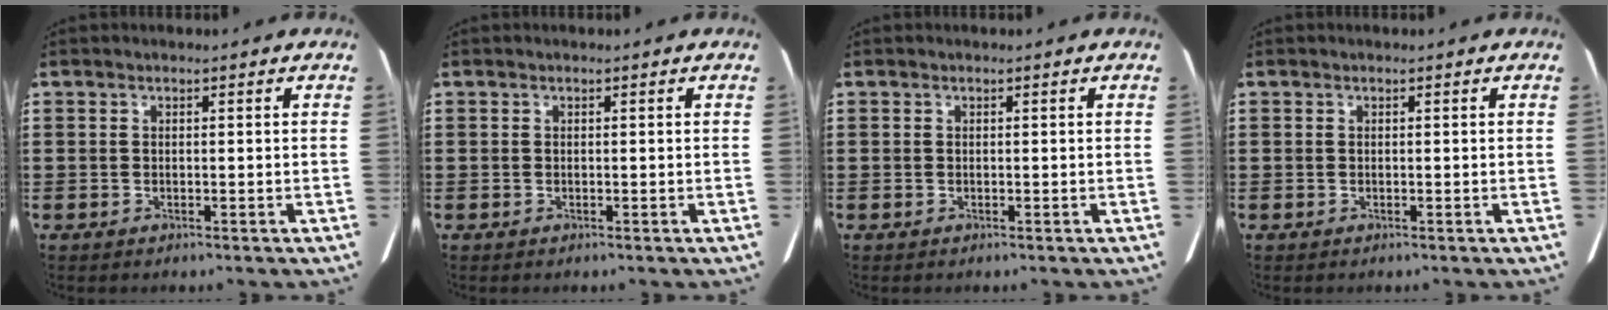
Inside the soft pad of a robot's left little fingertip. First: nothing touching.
{"total": 0.0}
{"total": 0.0}
{"total": 0.0}